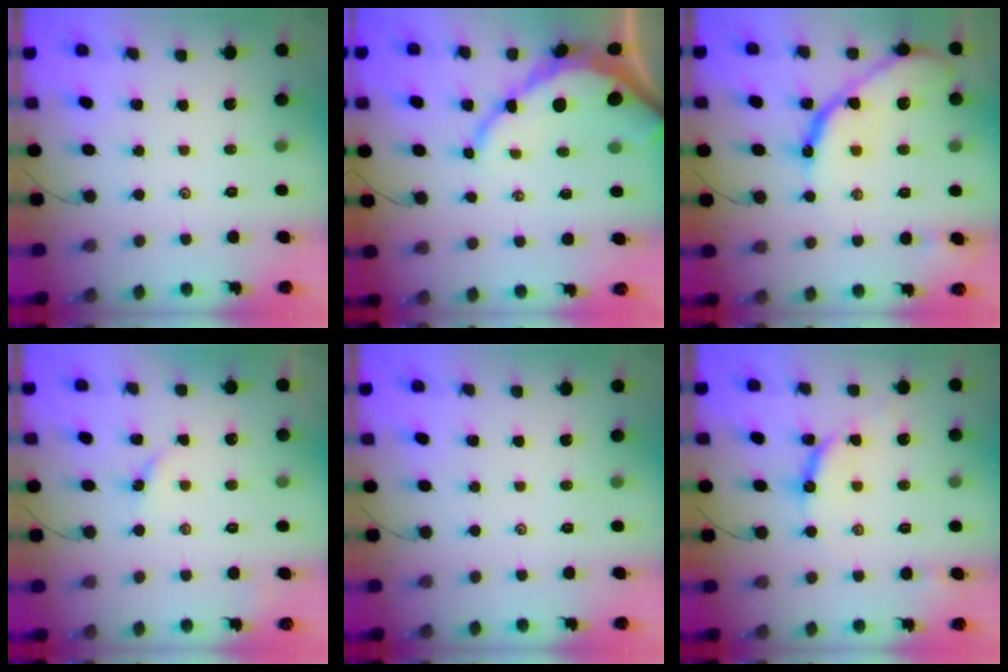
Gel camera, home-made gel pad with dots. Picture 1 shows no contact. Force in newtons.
{"total": 10.1, "press": 10.0, "slide": 0.9}
{"total": 14.6, "press": 14.5, "slide": 1.1}
{"total": 2.4, "press": 2.4, "slide": 0.3}
{"total": 0.0}
{"total": 9.8, "press": 9.8, "slide": 0.4}